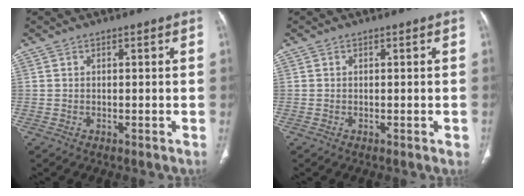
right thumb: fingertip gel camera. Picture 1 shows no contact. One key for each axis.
{"total": 1.1, "fx": -0.4, "fy": 0.5, "fz": 0.9, "tx": -0.002, "ty": 0.000, "tz": -0.005}